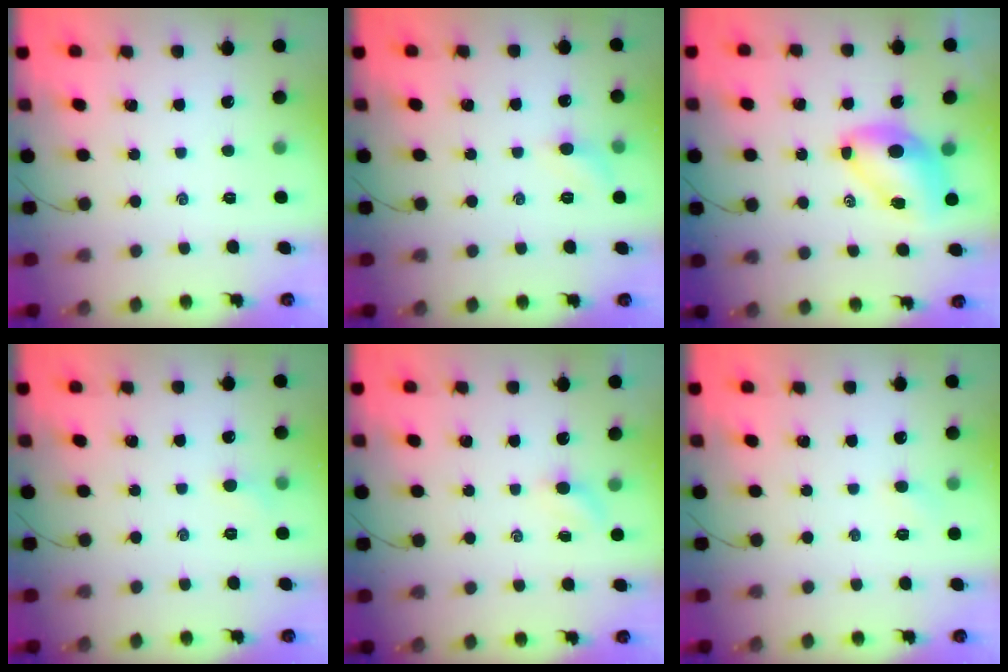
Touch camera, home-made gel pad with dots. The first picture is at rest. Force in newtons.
{"total": 5.1, "press": 4.8, "slide": 1.7}
{"total": 8.1, "press": 7.9, "slide": 2.0}
{"total": 3.2, "press": 3.0, "slide": 1.0}
{"total": 2.2, "press": 2.1, "slide": 0.8}
{"total": 2.2, "press": 2.1, "slide": 0.6}